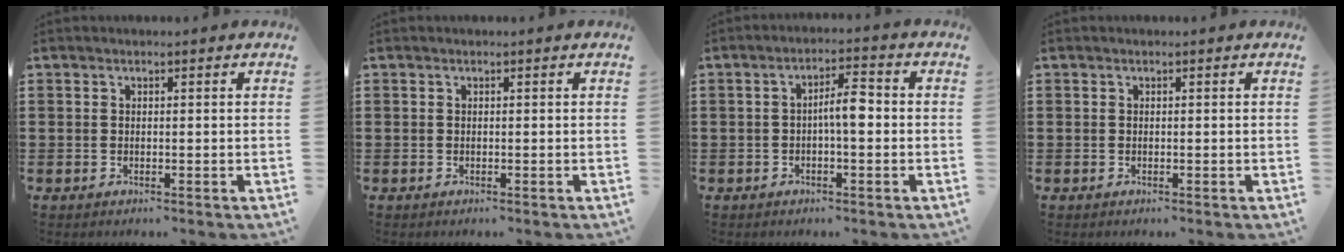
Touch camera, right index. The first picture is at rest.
{"total": 0.0}
{"total": 4.4, "force": [-0.4, 1.1, 4.2], "torque": [-0.077, 0.008, -0.011]}
{"total": 0.0}